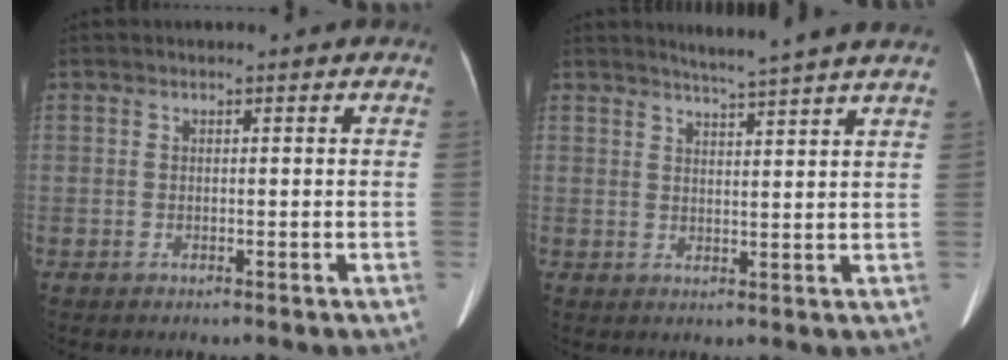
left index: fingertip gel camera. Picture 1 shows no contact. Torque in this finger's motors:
{"motor_torque": [-0.22, -0.37, -0.05, 0.02]}